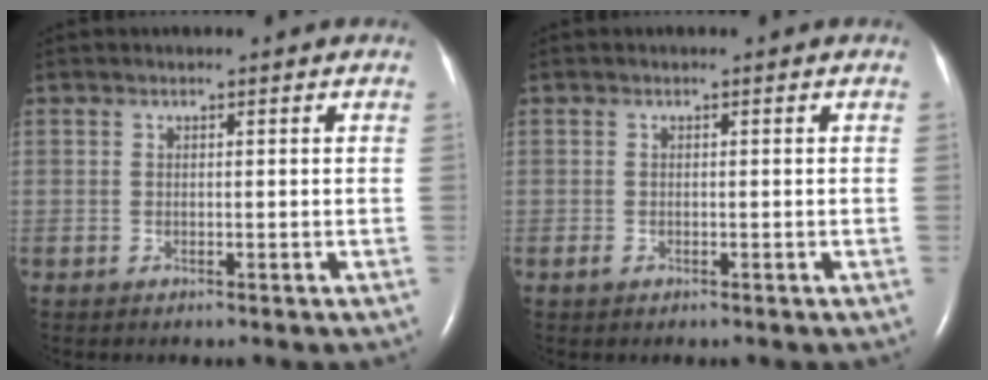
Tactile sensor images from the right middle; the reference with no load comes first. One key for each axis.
{"total": 0.6, "fx": -0.3, "fy": 0.3, "fz": 0.4, "tx": -0.012, "ty": 0.000, "tz": -0.003}